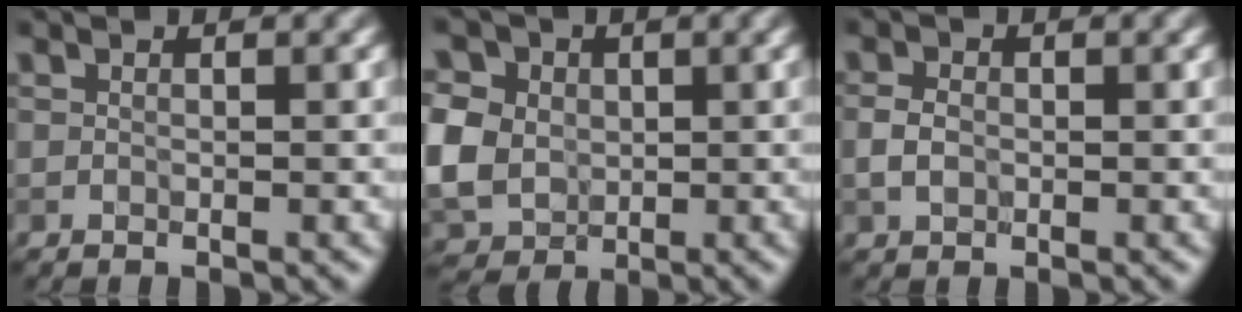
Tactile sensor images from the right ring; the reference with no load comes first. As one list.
[{"total": 10.3, "force": [1.5, 8.7, 5.3], "torque": [-0.120, 0.017, 0.006]}, {"total": 1.8, "force": [-0.3, 1.4, 1.2], "torque": [-0.025, 0.001, -0.009]}]